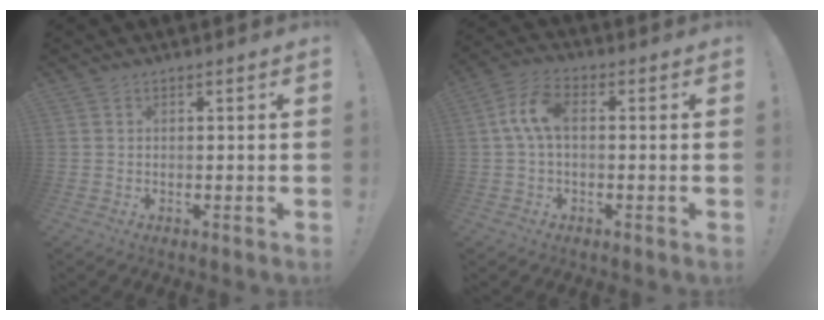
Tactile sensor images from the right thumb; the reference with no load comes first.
{"total": 8.4, "force": [0.5, 4.6, 7.0], "torque": [-0.143, 0.009, 0.012]}